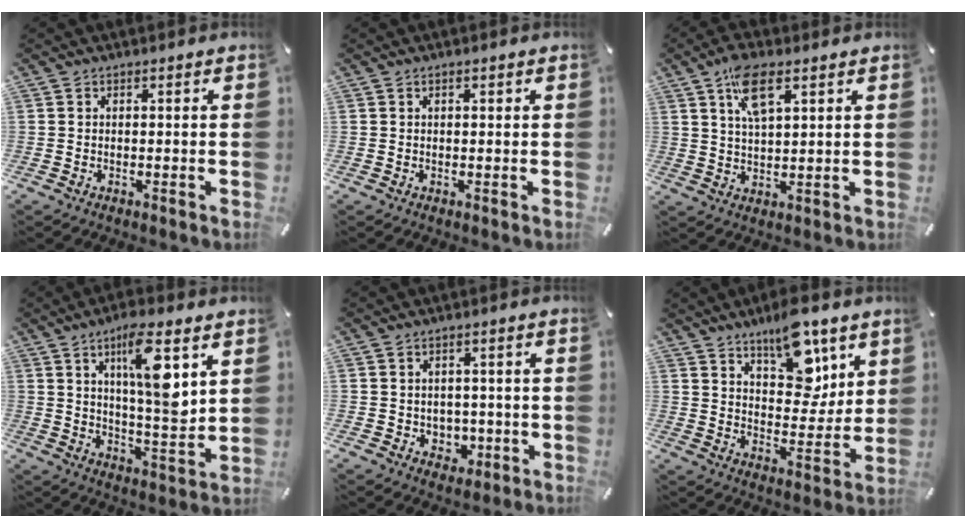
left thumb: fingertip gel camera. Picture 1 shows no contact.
{"total": 0.6, "force": [0.2, 0.3, 0.5], "torque": [-0.009, 0.003, 0.003]}
{"total": 8.5, "force": [4.7, 3.4, 6.2], "torque": [-0.124, -0.001, 0.083]}
{"total": 13.5, "force": [6.1, 3.8, 11.5], "torque": [-0.186, -0.024, 0.099]}
{"total": 3.9, "force": [-0.2, 3.7, 1.0], "torque": [0.001, -0.002, -0.007]}
{"total": 14.3, "force": [9.5, 7.5, 7.6], "torque": [-0.099, -0.059, 0.169]}